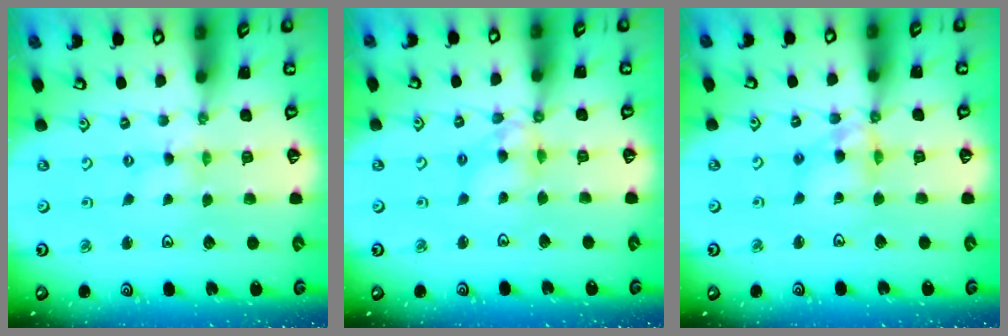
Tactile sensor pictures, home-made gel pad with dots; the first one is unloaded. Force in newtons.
{"total": 8.4, "press": 8.3, "slide": 0.6}
{"total": 10.4, "press": 10.3, "slide": 1.1}